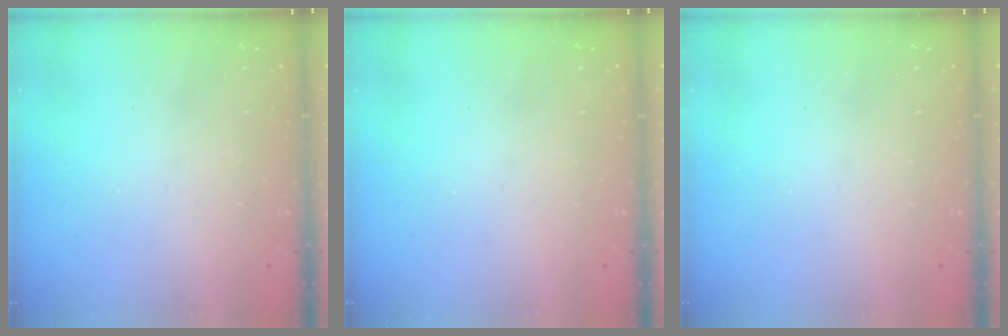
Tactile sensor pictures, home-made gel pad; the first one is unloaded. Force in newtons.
{"total": 0.0}
{"total": 0.0}